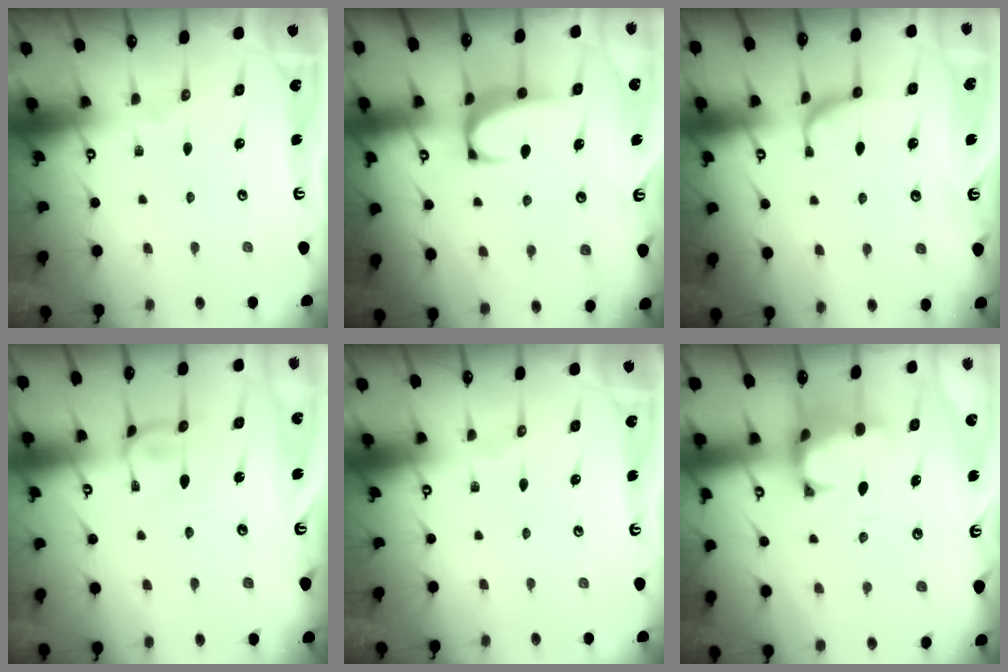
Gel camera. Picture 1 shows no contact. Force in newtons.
{"total": 2.4, "press": 2.3, "slide": 0.7}
{"total": 0.7, "press": 0.3, "slide": 0.6}
{"total": 1.7, "press": 1.6, "slide": 0.4}
{"total": 0.0}
{"total": 2.3, "press": 2.0, "slide": 1.2}